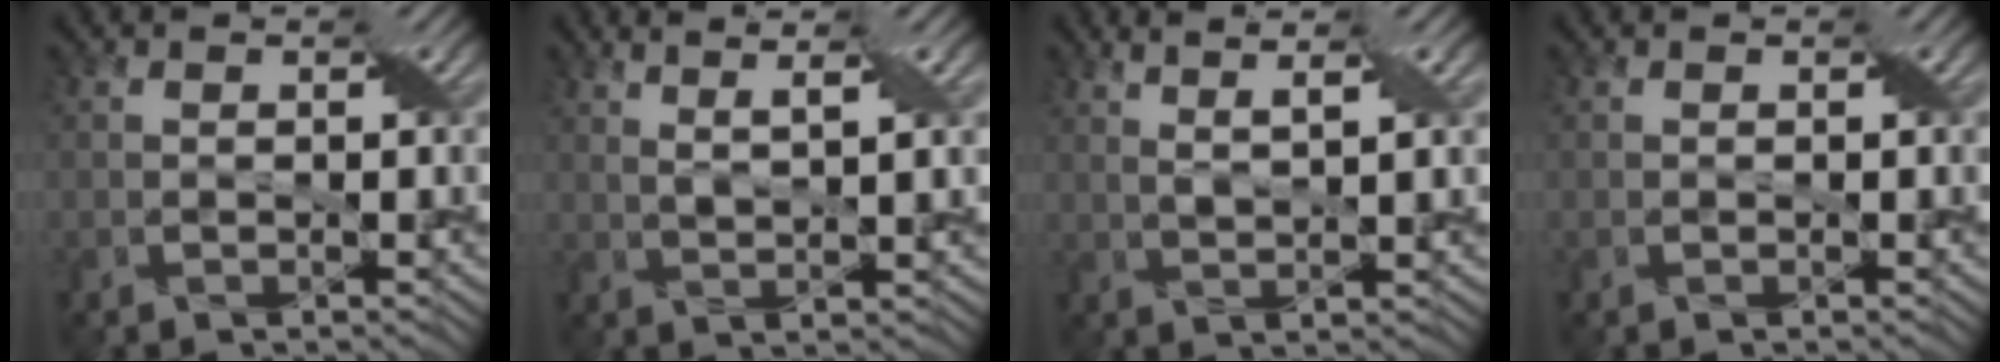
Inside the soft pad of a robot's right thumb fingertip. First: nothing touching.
{"total": 4.7, "force": [2.7, 0.7, 3.8], "torque": [-0.059, 0.009, 0.041]}
{"total": 4.7, "force": [2.8, 0.7, 3.7], "torque": [-0.058, 0.010, 0.040]}
{"total": 0.0}